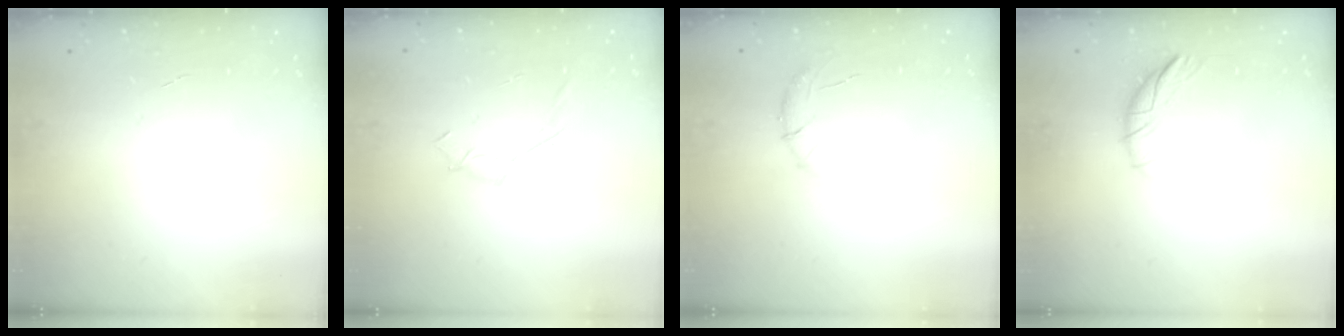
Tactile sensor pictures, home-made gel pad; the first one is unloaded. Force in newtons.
{"total": 6.7, "press": 6.7, "slide": 0.7}
{"total": 7.1, "press": 6.8, "slide": 2.0}
{"total": 6.7, "press": 6.7, "slide": 0.7}